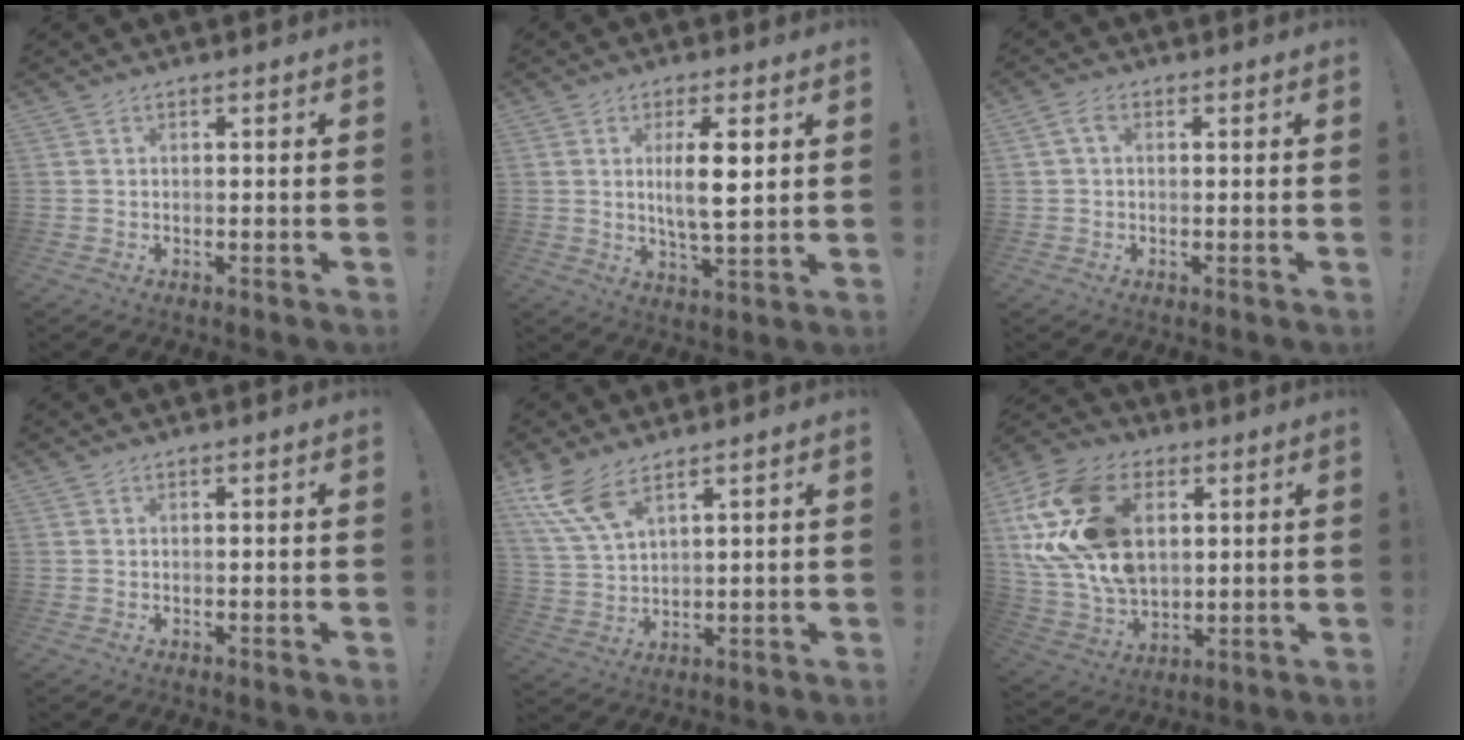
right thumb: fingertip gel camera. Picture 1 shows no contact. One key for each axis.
{"total": 9.2, "fx": 1.9, "fy": 2.3, "fz": 8.7, "tx": -0.162, "ty": -0.008, "tz": 0.024}
{"total": 2.7, "fx": 0.6, "fy": 1.6, "fz": 2.1, "tx": -0.035, "ty": 0.006, "tz": 0.010}
{"total": 0.0}
{"total": 9.5, "fx": 6.7, "fy": 3.2, "fz": 6.0, "tx": -0.132, "ty": -0.026, "tz": 0.129}
{"total": 25.3, "fx": 6.9, "fy": 17.5, "fz": 16.9, "tx": -0.324, "ty": -0.018, "tz": 0.137}